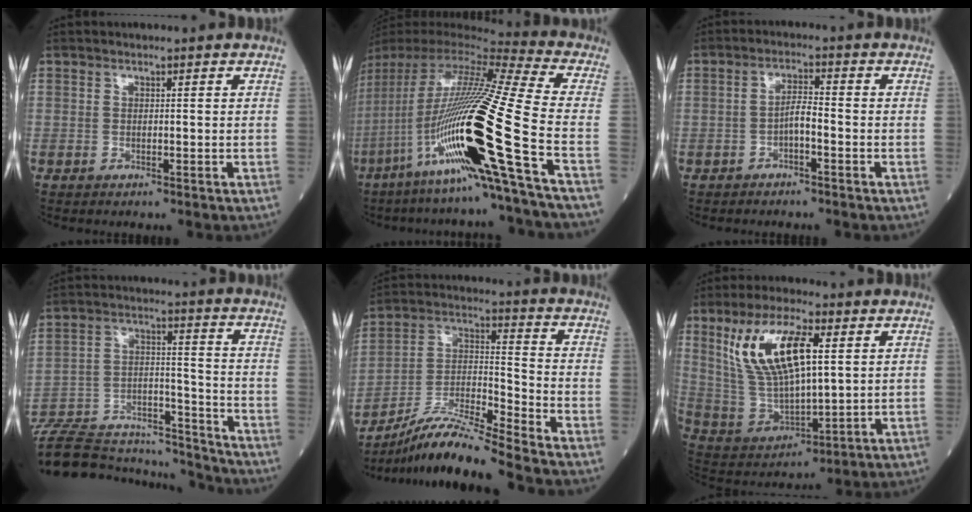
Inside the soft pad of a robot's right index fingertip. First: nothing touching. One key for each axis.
{"total": 28.1, "fx": -9.3, "fy": -0.4, "fz": 26.5, "tx": -0.498, "ty": -0.038, "tz": -0.179}
{"total": 2.7, "fx": -1.1, "fy": 0.5, "fz": 2.4, "tx": -0.041, "ty": 0.005, "tz": -0.020}
{"total": 21.9, "fx": -20.5, "fy": 4.3, "fz": 6.5, "tx": -0.144, "ty": 0.014, "tz": -0.319}
{"total": 13.2, "fx": -11.7, "fy": -1.7, "fz": 5.8, "tx": -0.113, "ty": -0.003, "tz": -0.214}
{"total": 14.9, "fx": 5.3, "fy": 4.7, "fz": 13.1, "tx": -0.276, "ty": 0.011, "tz": 0.112}